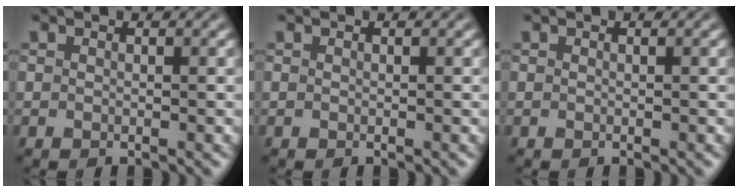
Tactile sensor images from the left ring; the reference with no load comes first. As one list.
[{"total": 0.0}, {"total": 0.0}]